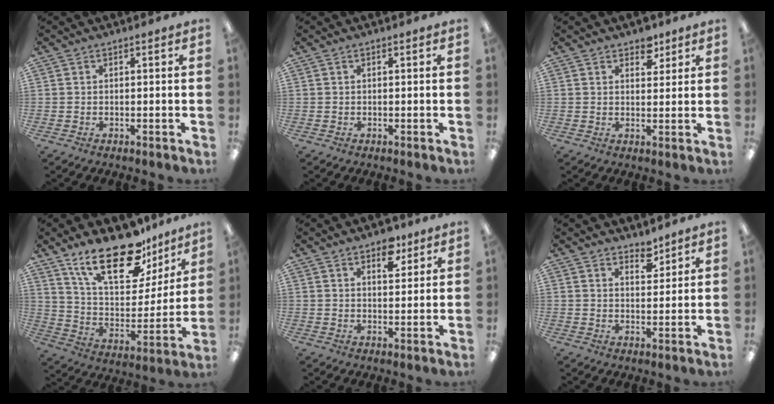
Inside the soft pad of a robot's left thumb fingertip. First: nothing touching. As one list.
[{"total": 0.0}, {"total": 4.5, "force": [3.3, 2.6, 1.5], "torque": [-0.006, -0.015, 0.054]}, {"total": 23.1, "force": [15.8, 10.0, 13.6], "torque": [-0.218, -0.094, 0.275]}, {"total": 6.2, "force": [4.2, 3.1, 3.3], "torque": [-0.027, -0.021, 0.068]}, {"total": 4.2, "force": [3.7, 1.8, 1.0], "torque": [0.006, -0.027, 0.062]}]